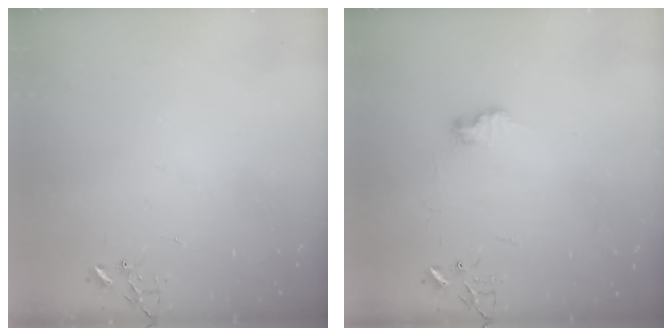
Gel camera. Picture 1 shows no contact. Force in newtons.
{"total": 7.6, "press": 7.5, "slide": 0.4}